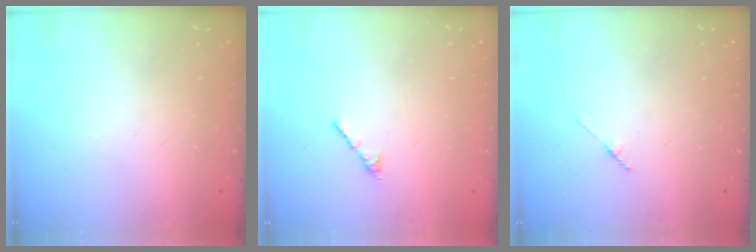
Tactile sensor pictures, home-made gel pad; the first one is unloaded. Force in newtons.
{"total": 2.7, "press": 2.6, "slide": 0.7}
{"total": 1.7, "press": 1.6, "slide": 0.2}